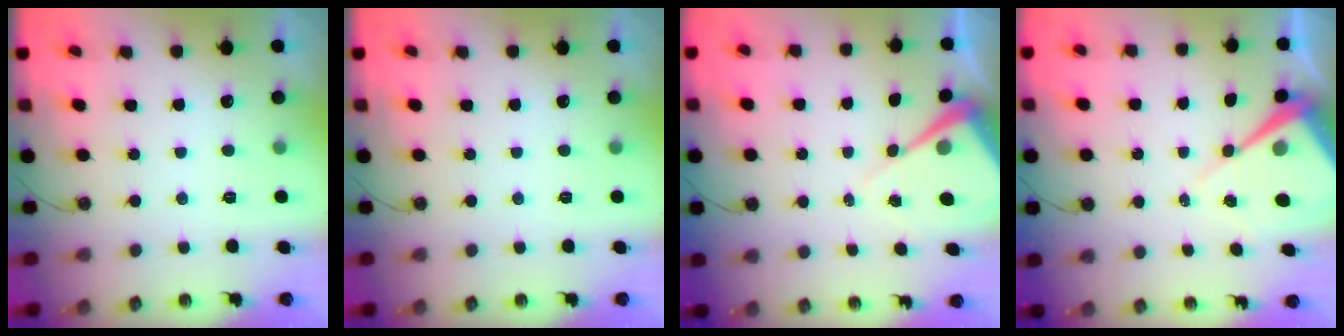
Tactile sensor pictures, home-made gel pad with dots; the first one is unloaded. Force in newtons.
{"total": 0.0}
{"total": 7.5, "press": 7.5, "slide": 0.5}
{"total": 9.4, "press": 9.4, "slide": 0.7}